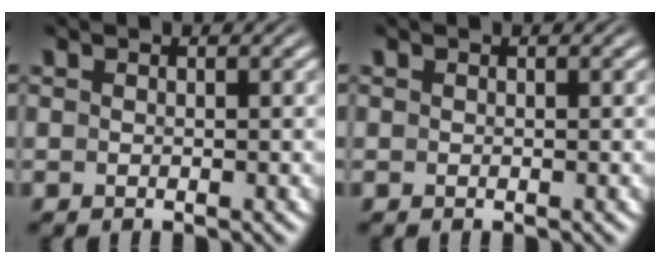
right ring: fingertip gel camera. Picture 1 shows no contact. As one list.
[{"total": 0.0}]